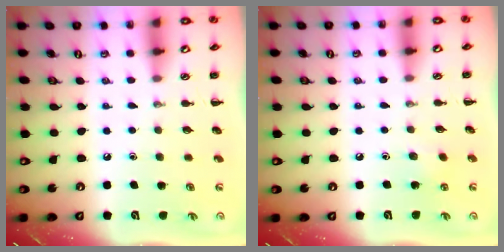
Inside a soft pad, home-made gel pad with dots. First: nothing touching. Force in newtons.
{"total": 3.6, "press": 3.5, "slide": 1.1}